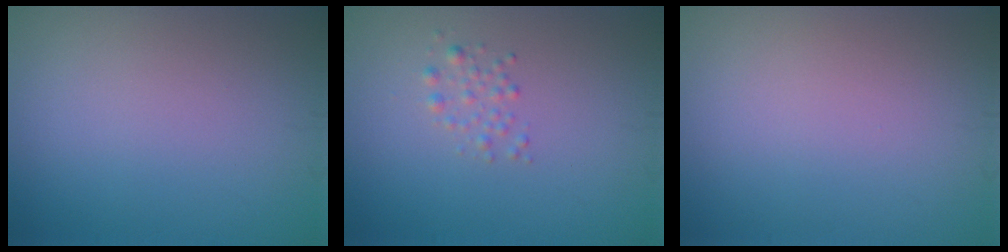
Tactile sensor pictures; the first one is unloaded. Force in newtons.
{"total": 1.2, "press": 1.2, "slide": 0.0}
{"total": 0.0}